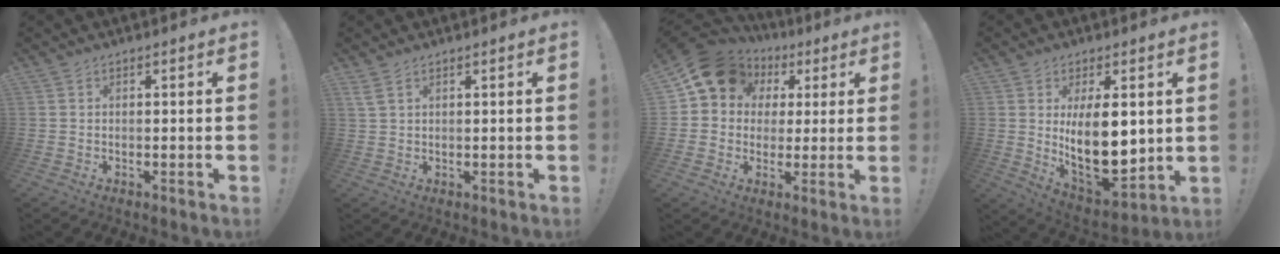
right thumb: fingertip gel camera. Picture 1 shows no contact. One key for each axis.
{"total": 2.4, "fx": 1.5, "fy": 0.5, "fz": 1.8, "tx": -0.042, "ty": -0.002, "tz": 0.030}
{"total": 13.5, "fx": 5.3, "fy": 11.0, "fz": 5.8, "tx": -0.080, "ty": -0.020, "tz": 0.104}
{"total": 17.1, "fx": 2.2, "fy": 8.1, "fz": 14.9, "tx": -0.241, "ty": -0.036, "tz": 0.045}